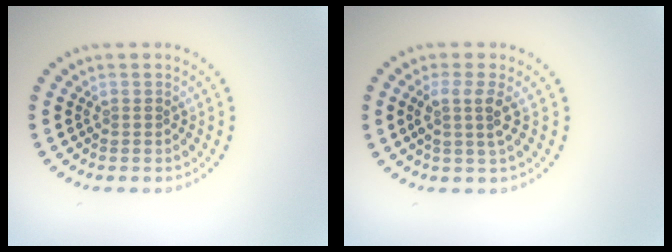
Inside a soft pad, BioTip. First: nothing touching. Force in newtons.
{"total": 2.4, "press": 1.8, "slide": 1.6}